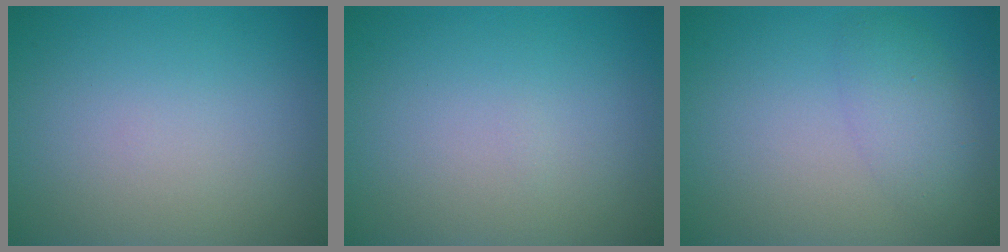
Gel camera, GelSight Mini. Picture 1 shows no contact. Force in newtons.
{"total": 0.0}
{"total": 2.7, "press": 2.7, "slide": 0.1}